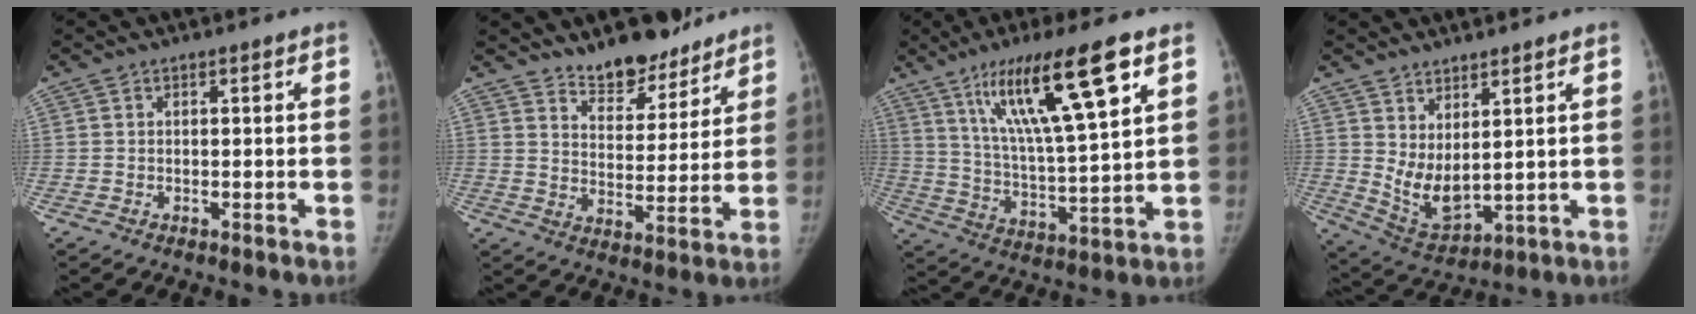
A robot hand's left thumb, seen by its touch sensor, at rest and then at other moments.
{"total": 10.5, "force": [9.0, 4.4, 3.4], "torque": [-0.018, -0.060, 0.149]}
{"total": 19.0, "force": [9.8, 3.1, 16.0], "torque": [-0.270, -0.035, 0.177]}
{"total": 8.3, "force": [3.4, 3.6, 6.8], "torque": [-0.117, -0.040, 0.080]}